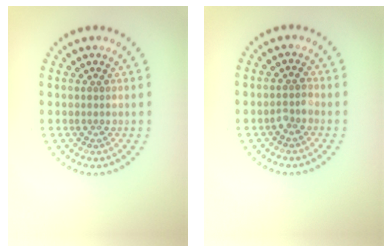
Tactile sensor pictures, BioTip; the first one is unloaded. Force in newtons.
{"total": 1.2, "press": 1.1, "slide": 0.4}